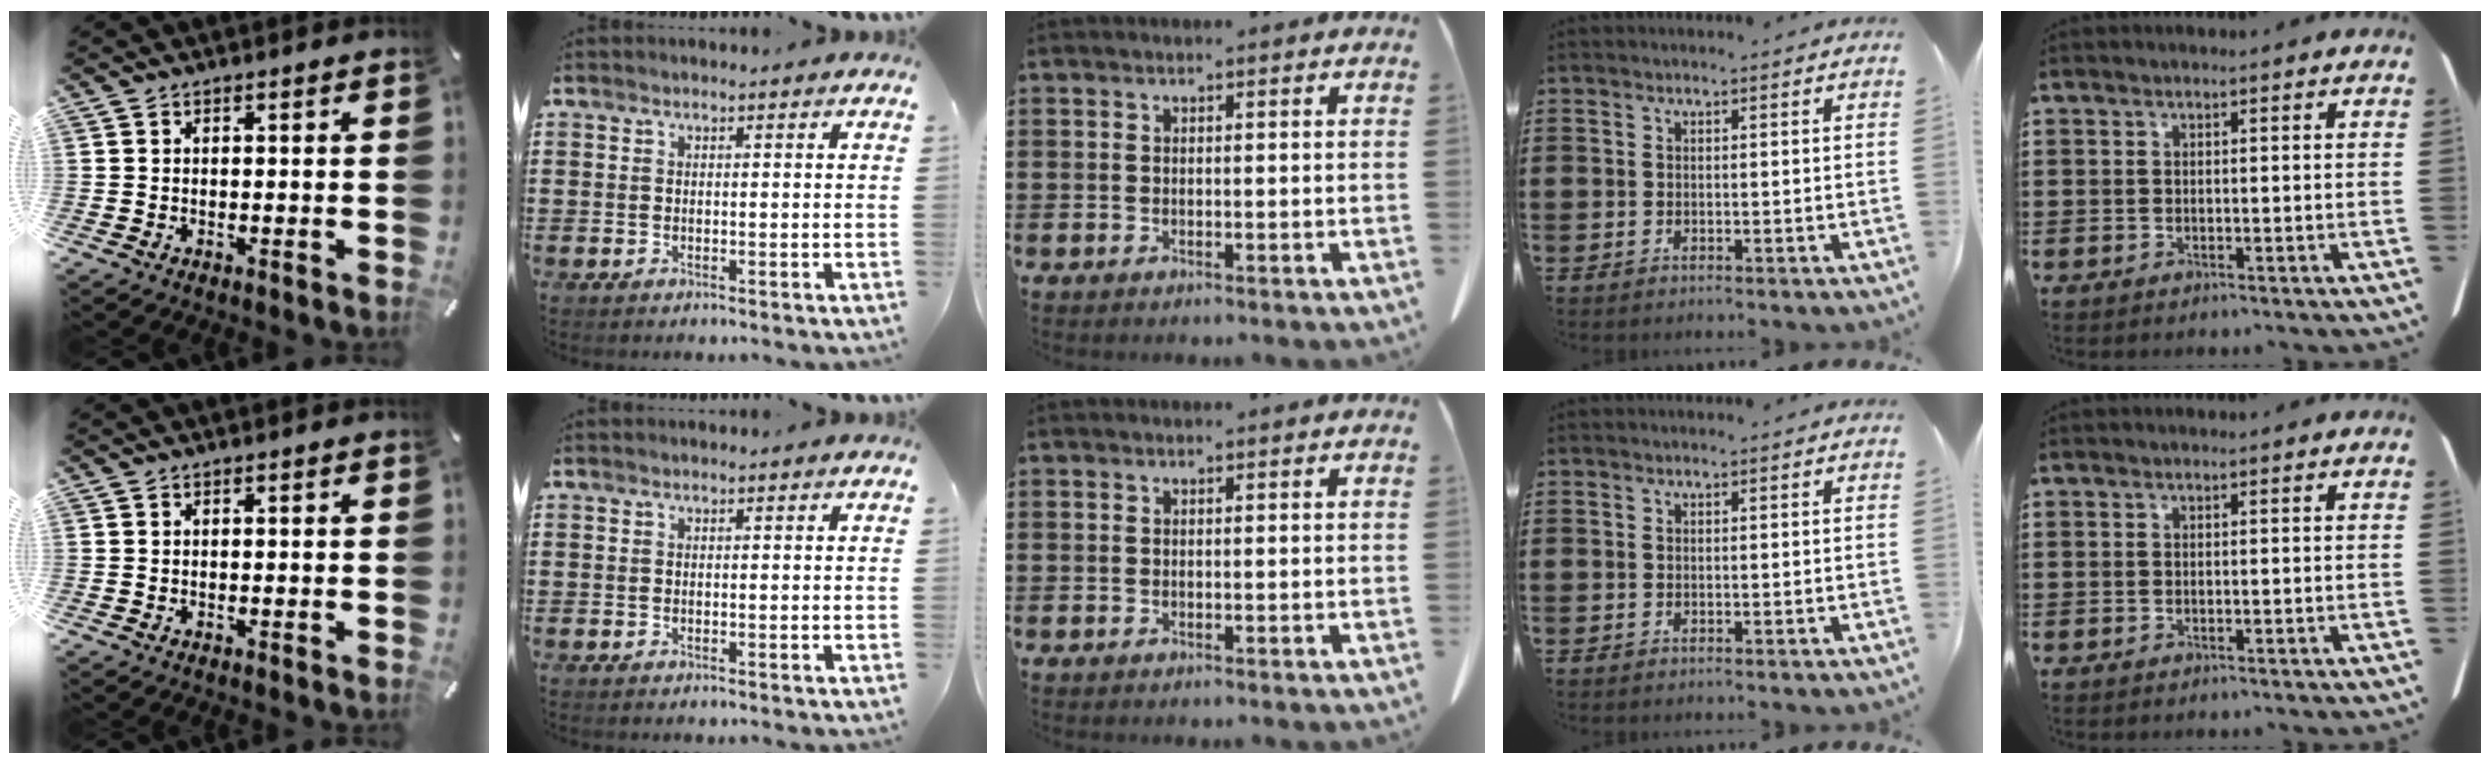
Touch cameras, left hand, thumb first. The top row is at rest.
{}